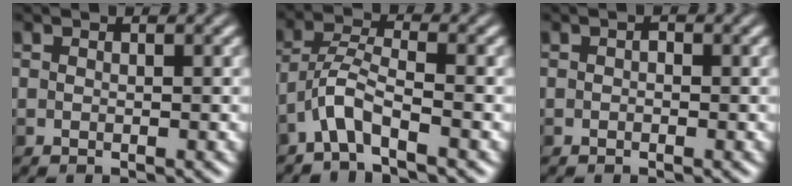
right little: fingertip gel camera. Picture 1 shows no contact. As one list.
[{"total": 3.2, "force": [-2.3, 0.2, 2.2], "torque": [-0.049, 0.013, -0.050]}, {"total": 0.9, "force": [0.2, 0.8, 0.5], "torque": [0.005, 0.006, -0.014]}]